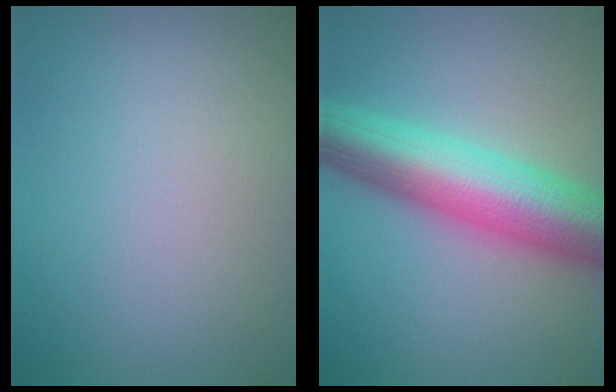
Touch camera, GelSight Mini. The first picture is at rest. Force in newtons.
{"total": 9.9, "press": 9.9, "slide": 0.2}